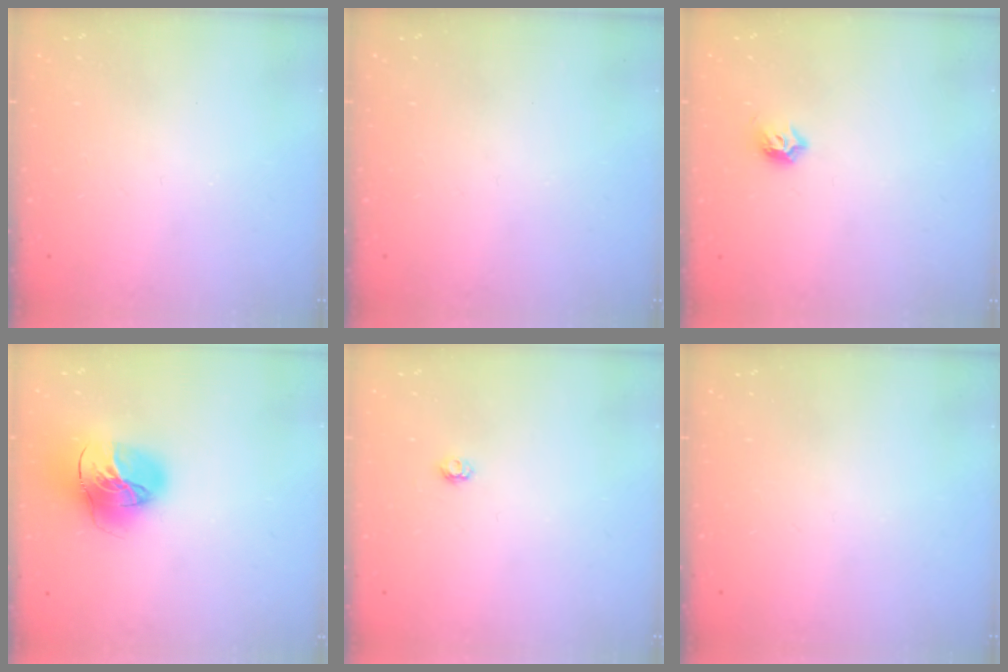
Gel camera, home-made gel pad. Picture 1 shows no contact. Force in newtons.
{"total": 0.0}
{"total": 4.3, "press": 4.2, "slide": 1.2}
{"total": 20.1, "press": 20.0, "slide": 2.1}
{"total": 2.9, "press": 2.9, "slide": 0.4}
{"total": 0.0}